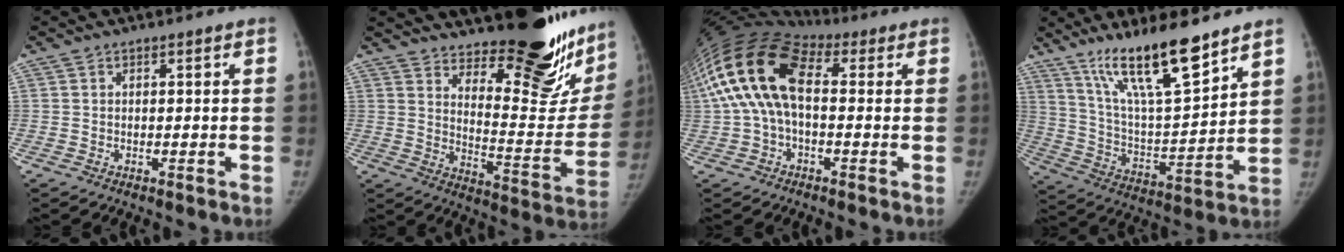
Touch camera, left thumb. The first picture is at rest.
{"total": 25.6, "force": [19.7, 7.8, 14.4], "torque": [-0.156, -0.153, 0.263]}
{"total": 17.0, "force": [2.2, 9.6, 13.8], "torque": [-0.281, 0.045, 0.028]}
{"total": 17.5, "force": [12.6, 3.2, 11.8], "torque": [-0.187, -0.074, 0.233]}